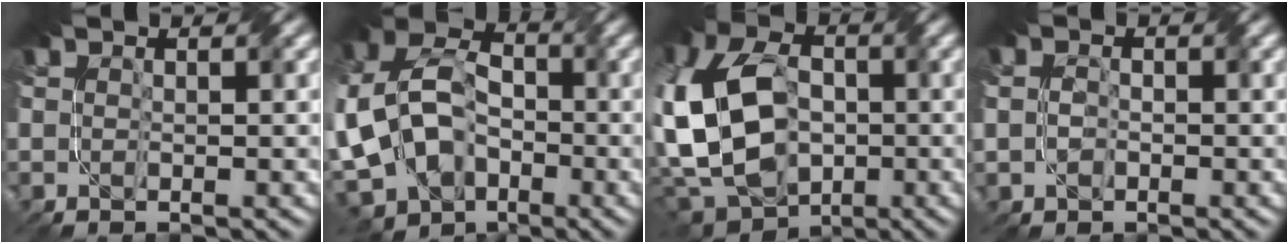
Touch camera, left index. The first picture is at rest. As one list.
[{"total": 12.2, "force": [-3.4, 9.0, 7.5], "torque": [-0.150, -0.012, -0.066]}, {"total": 14.3, "force": [-2.4, 10.3, 9.6], "torque": [-0.231, -0.004, -0.045]}, {"total": 1.7, "force": [-0.2, 1.5, 0.8], "torque": [-0.014, -0.004, -0.001]}]